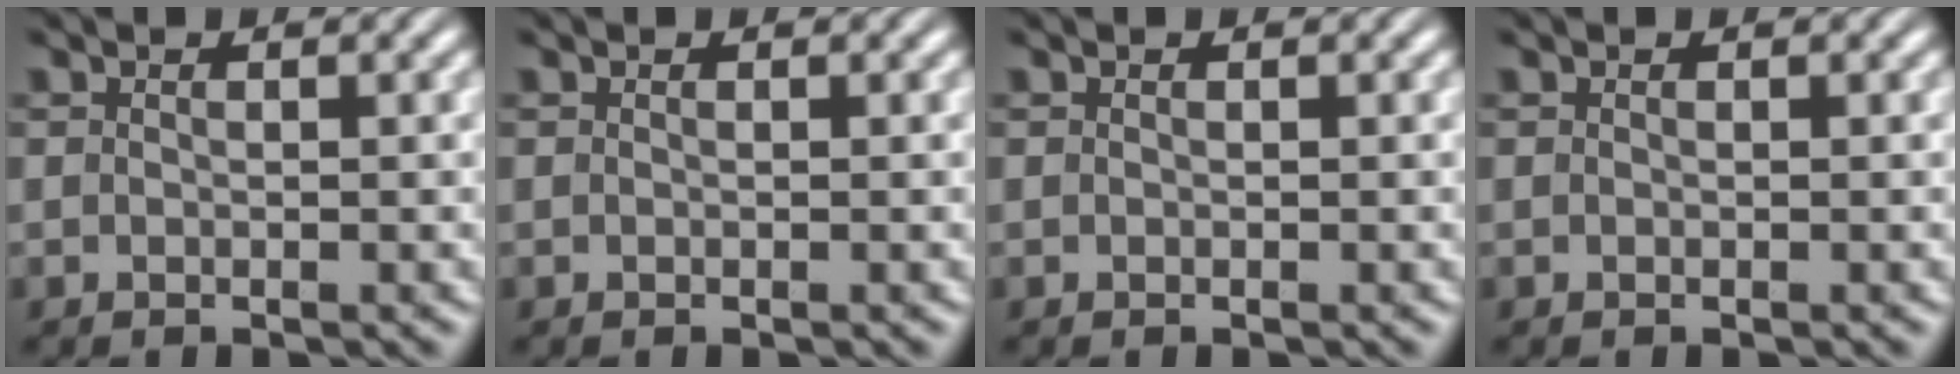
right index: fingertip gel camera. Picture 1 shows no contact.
{"total": 0.0}
{"total": 0.0}
{"total": 0.0}